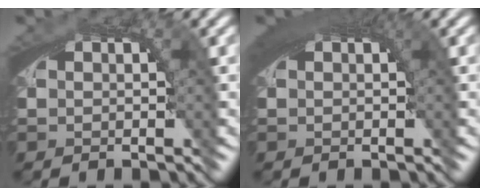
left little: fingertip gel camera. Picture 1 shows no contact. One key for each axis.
{"total": 2.9, "fx": 1.1, "fy": 0.7, "fz": 2.6, "tx": -0.029, "ty": 0.011, "tz": 0.015}